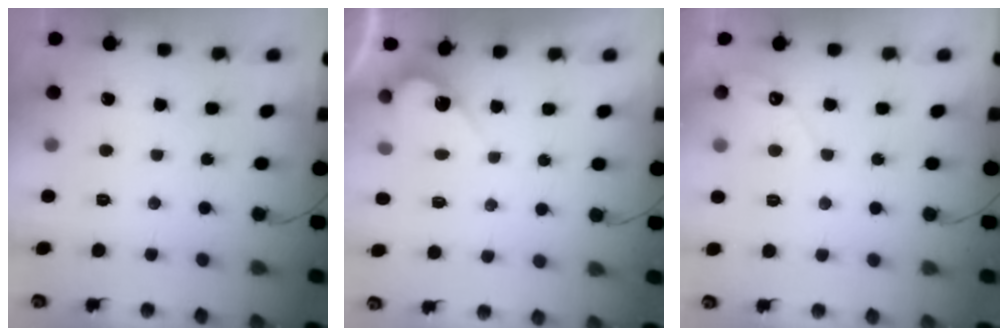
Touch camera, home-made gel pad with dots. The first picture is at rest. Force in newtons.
{"total": 4.2, "press": 4.2, "slide": 0.3}
{"total": 2.7, "press": 2.7, "slide": 0.2}